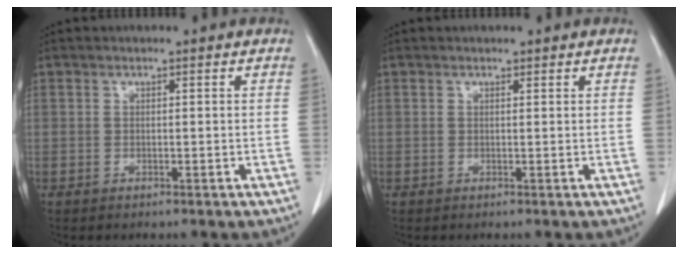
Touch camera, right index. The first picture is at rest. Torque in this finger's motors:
{"motor_torque": [0.06, 0.11, 0.04, 0.02]}